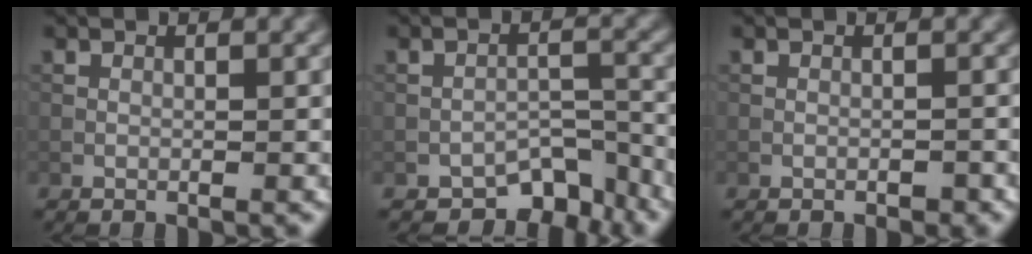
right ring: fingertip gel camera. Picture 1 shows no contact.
{"total": 4.8, "force": [-3.7, 2.3, 1.9], "torque": [-0.013, -0.002, -0.057]}
{"total": 0.6, "force": [-0.4, 0.2, 0.3], "torque": [-0.004, 0.001, -0.006]}